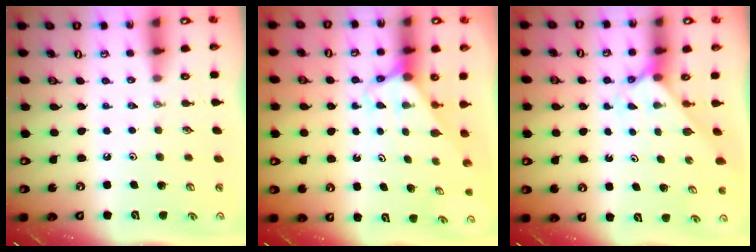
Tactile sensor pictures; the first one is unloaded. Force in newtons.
{"total": 2.7, "press": 2.7, "slide": 0.2}
{"total": 2.1, "press": 2.1, "slide": 0.2}